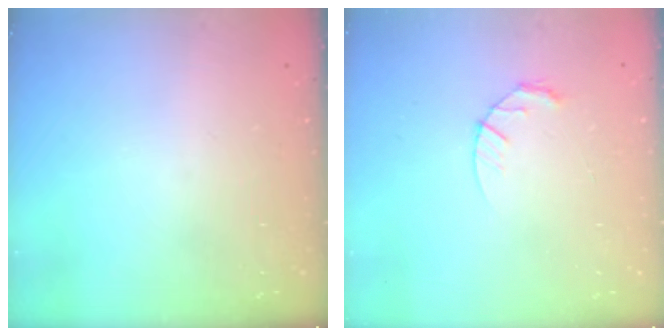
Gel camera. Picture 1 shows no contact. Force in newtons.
{"total": 4.3, "press": 4.3, "slide": 0.7}